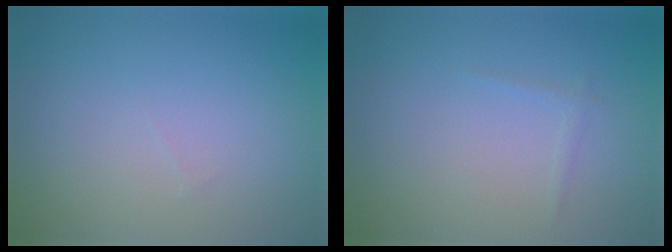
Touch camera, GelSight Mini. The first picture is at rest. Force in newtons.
{"total": 0.6, "press": 0.6, "slide": 0.0}